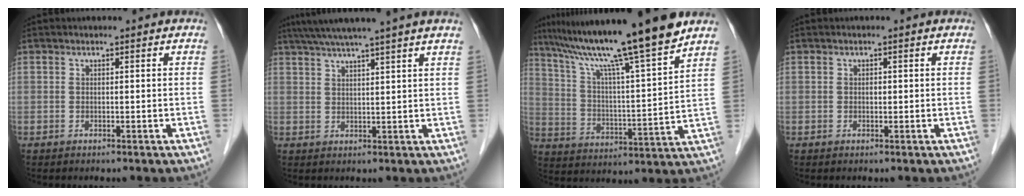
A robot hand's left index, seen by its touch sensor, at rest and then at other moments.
{"total": 10.1, "force": [8.2, -1.6, 5.5], "torque": [-0.088, 0.023, 0.110]}
{"total": 19.3, "force": [15.7, -0.9, 11.2], "torque": [-0.188, 0.003, 0.251]}
{"total": 0.5, "force": [0.0, 0.4, 0.4], "torque": [-0.008, 0.000, -0.001]}